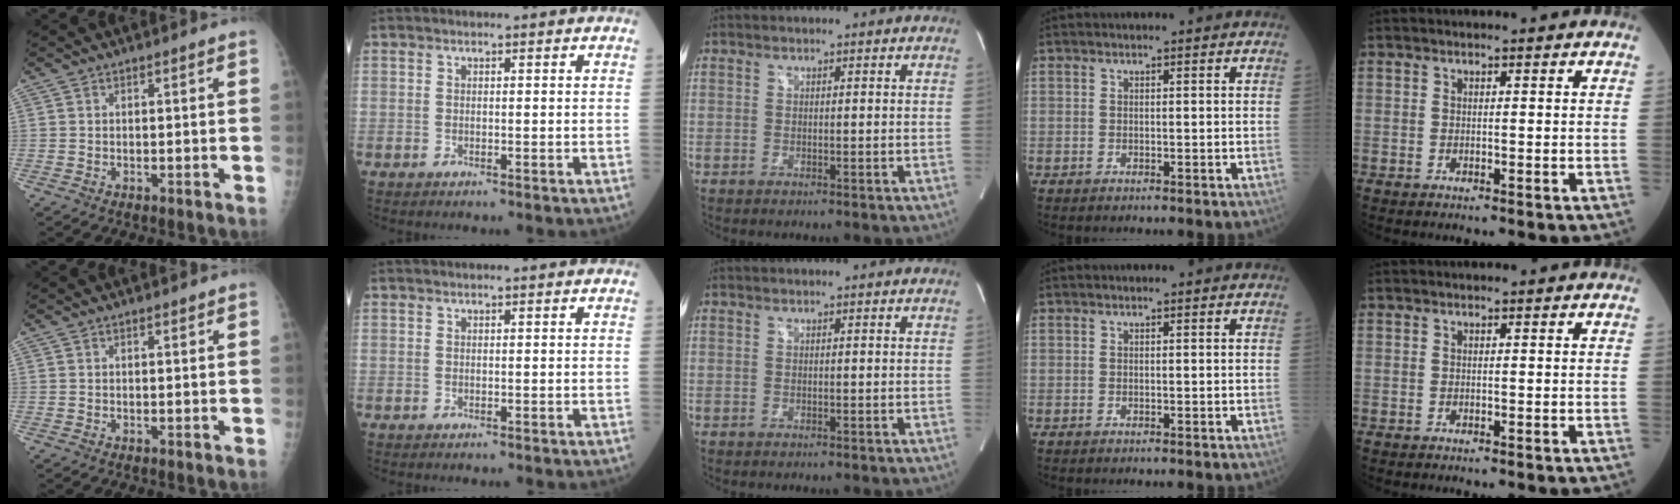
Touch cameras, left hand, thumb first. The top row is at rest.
{"thumb": {"total": 0.6, "force": [0.4, 0.2, 0.3], "torque": [-0.006, -0.002, 0.006]}, "index": {"total": 1.1, "force": [1.0, 0.1, 0.5], "torque": [-0.001, 0.017, 0.016]}}